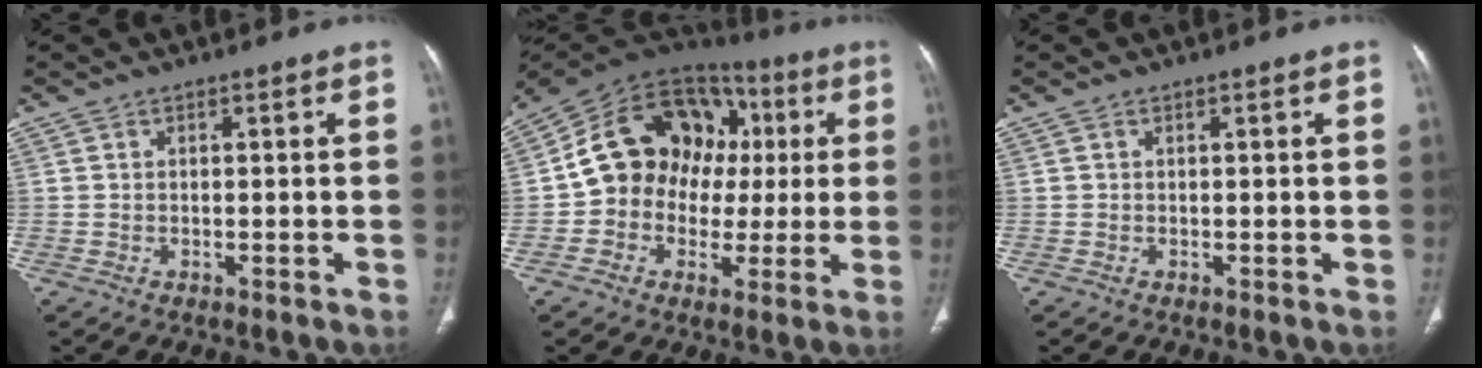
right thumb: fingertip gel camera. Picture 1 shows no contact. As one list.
[{"total": 18.8, "force": [1.9, 15.4, 10.7], "torque": [-0.127, 0.052, 0.030]}, {"total": 0.0}]